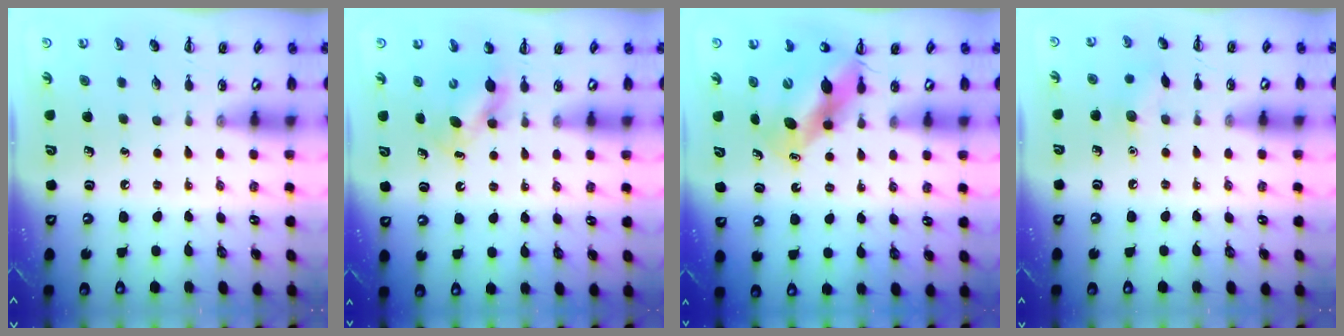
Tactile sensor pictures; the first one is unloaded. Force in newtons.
{"total": 5.0, "press": 5.0, "slide": 0.6}
{"total": 10.0, "press": 9.6, "slide": 2.7}
{"total": 6.2, "press": 6.1, "slide": 1.3}